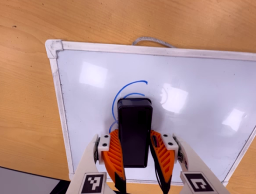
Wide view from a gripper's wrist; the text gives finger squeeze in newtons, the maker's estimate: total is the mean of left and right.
{"total": 10.9, "left": 11.1, "right": 10.7}